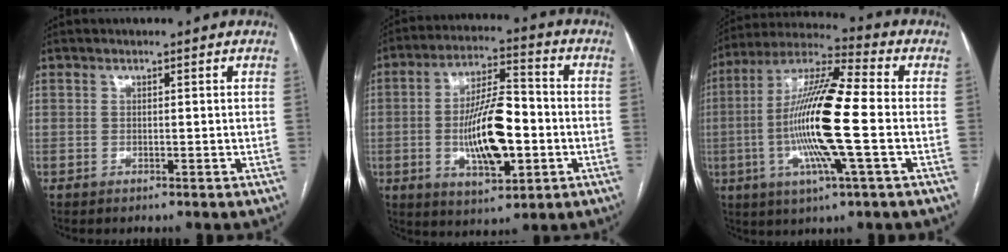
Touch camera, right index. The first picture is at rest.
{"total": 13.6, "force": [-2.4, 4.4, 12.6], "torque": [-0.231, 0.008, -0.037]}
{"total": 16.6, "force": [-2.3, 0.9, 16.4], "torque": [-0.321, -0.002, -0.052]}